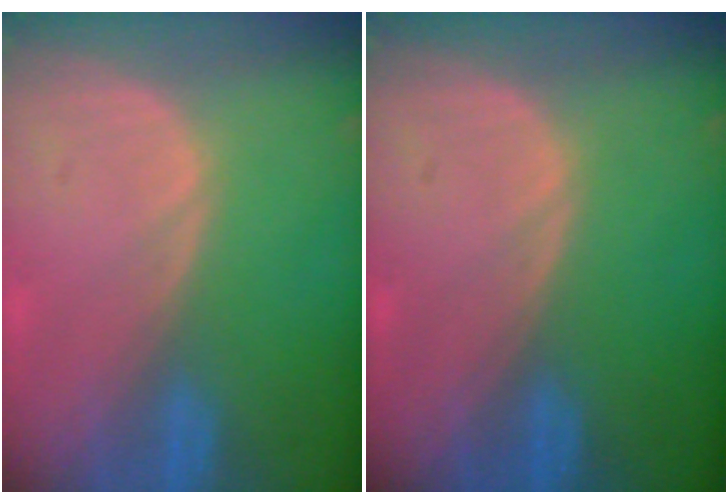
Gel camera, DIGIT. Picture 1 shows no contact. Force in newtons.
{"total": 0.0}